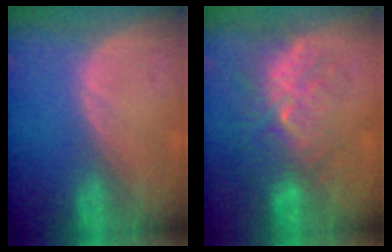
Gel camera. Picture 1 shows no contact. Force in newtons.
{"total": 9.1, "press": 8.4, "slide": 3.5}